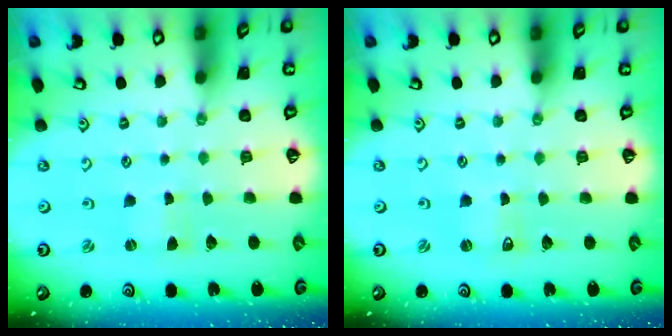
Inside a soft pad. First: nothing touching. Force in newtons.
{"total": 1.5, "press": 1.5, "slide": 0.1}